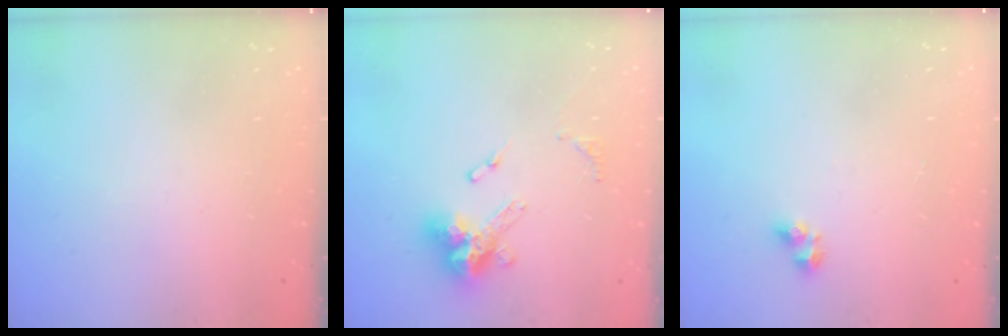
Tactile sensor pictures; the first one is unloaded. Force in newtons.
{"total": 12.1, "press": 12.0, "slide": 1.1}
{"total": 3.7, "press": 3.7, "slide": 0.3}